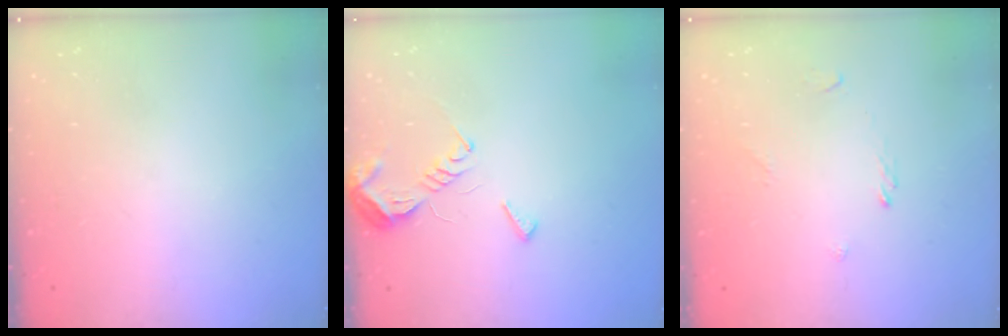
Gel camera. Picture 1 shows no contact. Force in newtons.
{"total": 7.4, "press": 7.4, "slide": 0.6}
{"total": 1.6, "press": 1.5, "slide": 0.5}